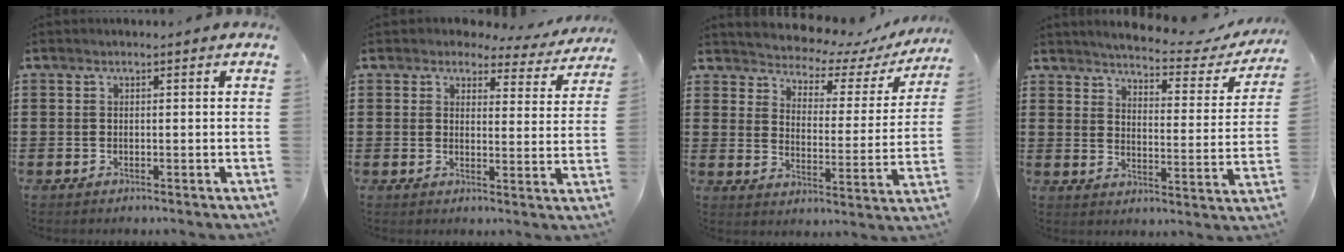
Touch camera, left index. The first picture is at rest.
{"total": 3.7, "force": [3.3, 1.2, 1.0], "torque": [-0.030, -0.013, 0.056]}
{"total": 3.8, "force": [3.6, 1.1, 0.6], "torque": [-0.029, -0.036, 0.051]}
{"total": 4.0, "force": [3.8, -0.1, 1.3], "torque": [-0.040, -0.033, 0.055]}